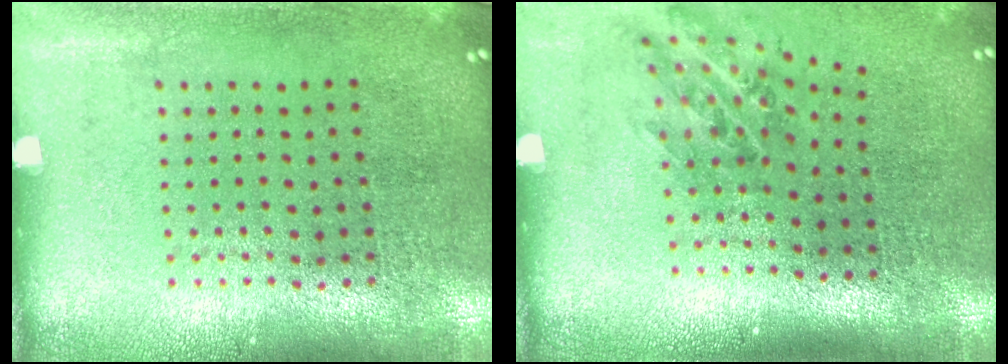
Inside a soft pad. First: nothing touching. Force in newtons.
{"total": 1.1, "press": 1.0, "slide": 0.6}